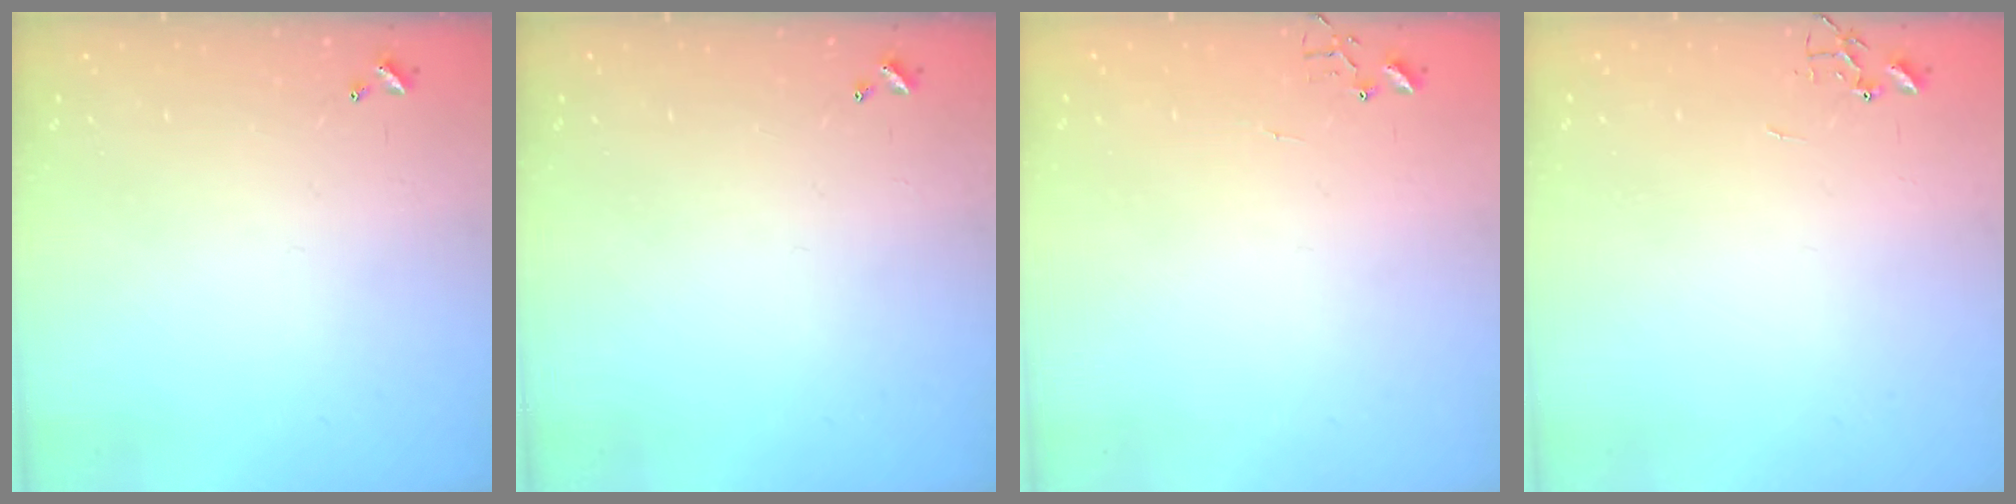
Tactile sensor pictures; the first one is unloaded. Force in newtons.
{"total": 0.0}
{"total": 5.0, "press": 5.0, "slide": 0.4}
{"total": 0.0}